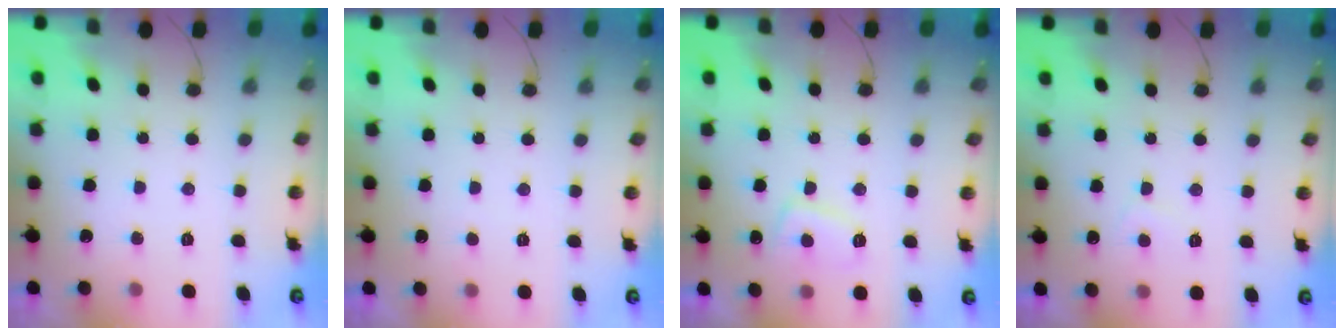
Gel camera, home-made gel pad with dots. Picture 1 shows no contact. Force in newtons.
{"total": 0.8, "press": 0.7, "slide": 0.4}
{"total": 5.4, "press": 5.4, "slide": 0.8}
{"total": 2.1, "press": 2.0, "slide": 0.5}